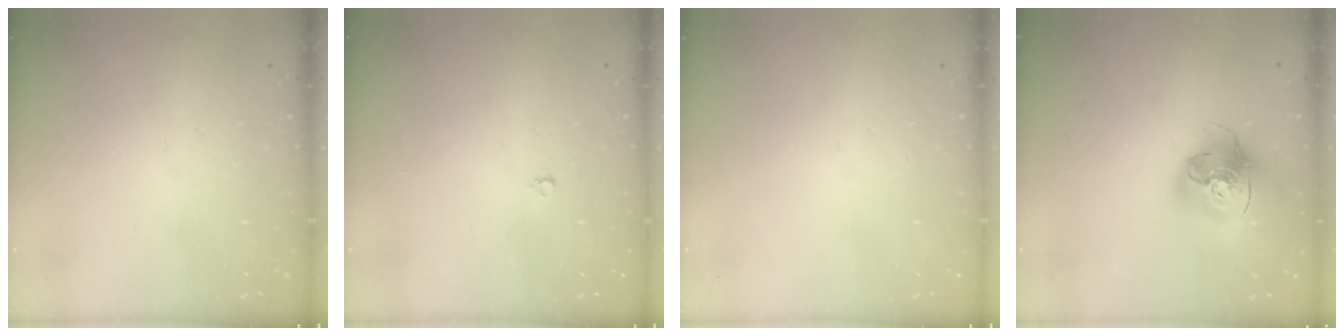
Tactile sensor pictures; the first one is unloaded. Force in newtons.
{"total": 2.2, "press": 2.2, "slide": 0.2}
{"total": 0.0}
{"total": 18.6, "press": 18.5, "slide": 2.0}